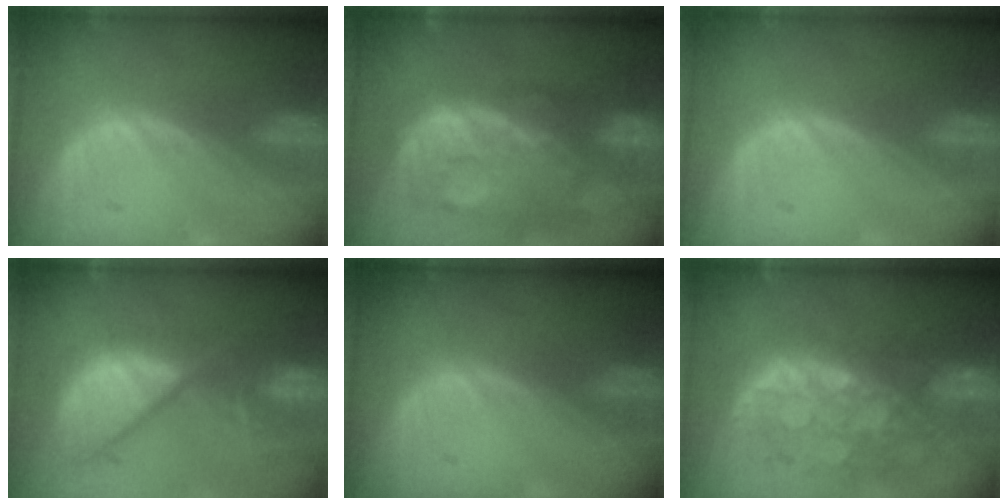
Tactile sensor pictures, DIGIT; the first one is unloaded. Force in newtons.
{"total": 13.8, "press": 11.3, "slide": 8.0}
{"total": 0.0}
{"total": 12.6, "press": 10.3, "slide": 7.2}
{"total": 0.0}
{"total": 11.2, "press": 9.8, "slide": 5.5}